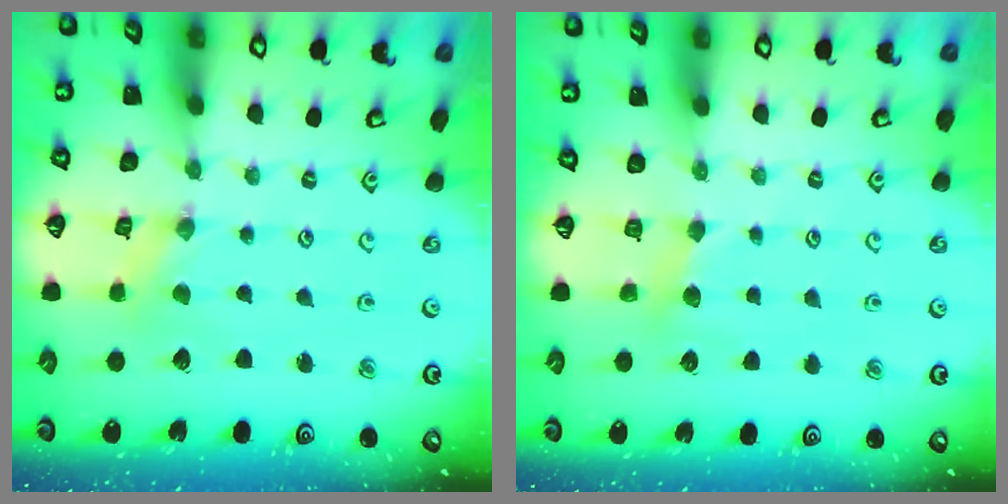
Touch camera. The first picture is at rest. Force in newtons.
{"total": 3.6, "press": 3.6, "slide": 0.5}